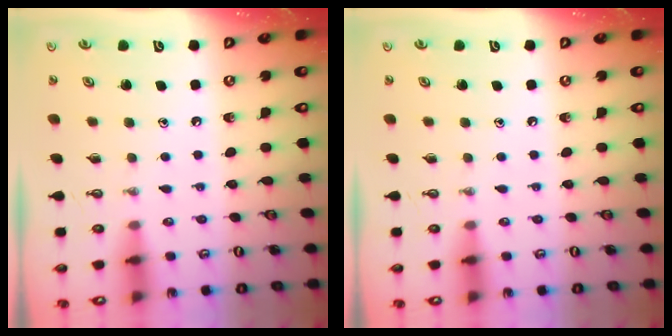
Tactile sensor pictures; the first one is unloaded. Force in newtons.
{"total": 0.0}